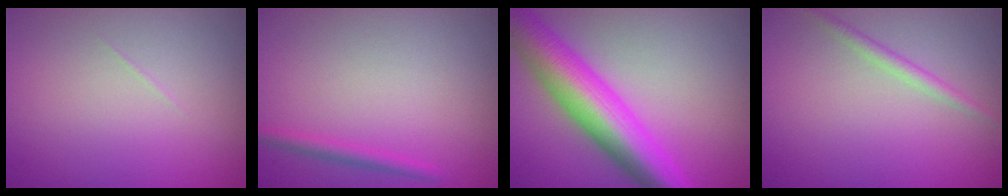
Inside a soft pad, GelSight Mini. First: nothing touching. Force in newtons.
{"total": 1.5, "press": 1.4, "slide": 0.1}
{"total": 9.2, "press": 9.2, "slide": 0.2}
{"total": 1.4, "press": 1.4, "slide": 0.0}